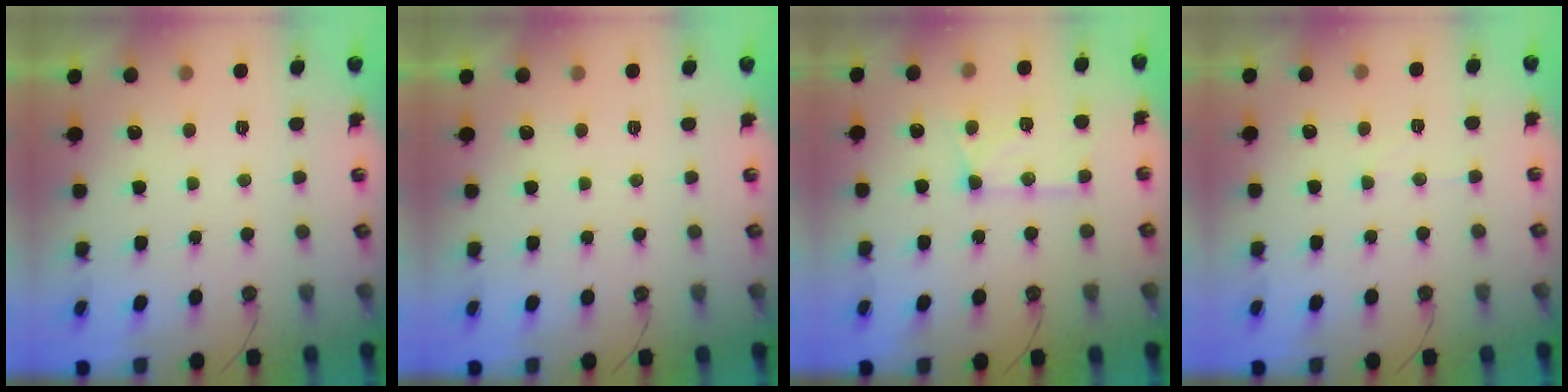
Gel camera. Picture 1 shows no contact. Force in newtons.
{"total": 0.0}
{"total": 13.6, "press": 13.6, "slide": 1.2}
{"total": 6.1, "press": 6.1, "slide": 0.8}